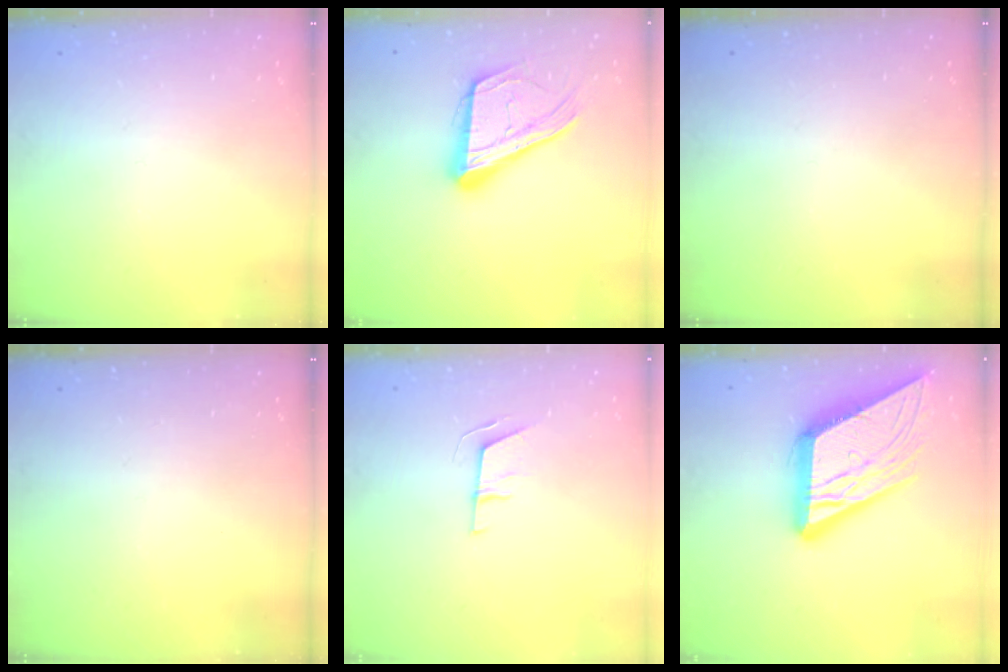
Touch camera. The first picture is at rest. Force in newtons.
{"total": 18.8, "press": 18.7, "slide": 2.4}
{"total": 0.0}
{"total": 0.0}
{"total": 6.1, "press": 6.1, "slide": 1.0}
{"total": 18.7, "press": 18.6, "slide": 2.1}